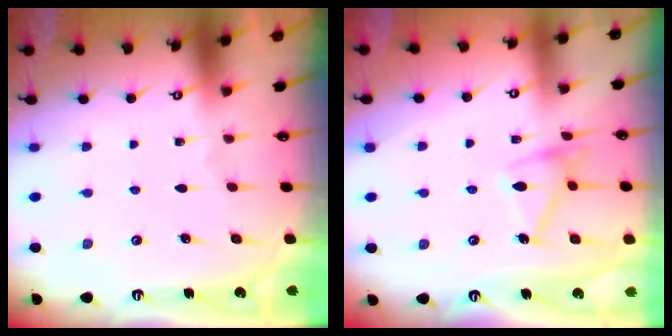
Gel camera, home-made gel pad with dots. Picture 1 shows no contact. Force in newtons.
{"total": 13.9, "press": 13.9, "slide": 0.5}